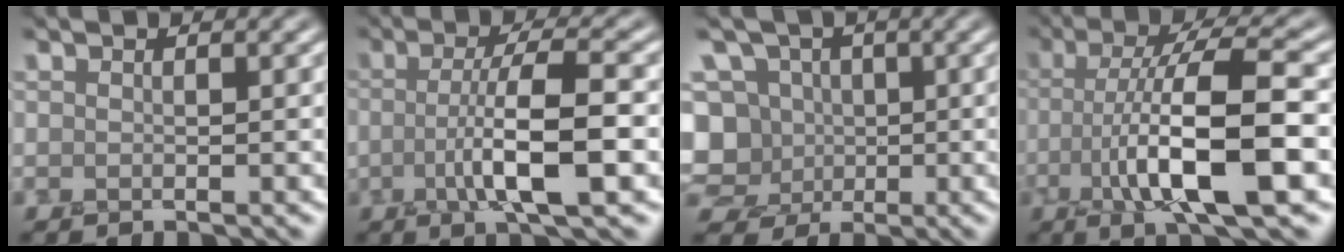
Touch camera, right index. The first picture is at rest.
{"total": 6.2, "force": [-1.1, 1.2, 6.0], "torque": [-0.104, 0.009, -0.019]}
{"total": 9.2, "force": [1.1, 8.5, 3.3], "torque": [-0.085, 0.049, -0.019]}
{"total": 9.4, "force": [-2.1, 2.4, 8.9], "torque": [-0.154, 0.017, -0.036]}